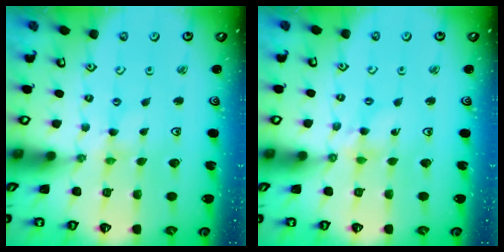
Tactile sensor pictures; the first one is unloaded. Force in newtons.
{"total": 2.3, "press": 2.3, "slide": 0.2}